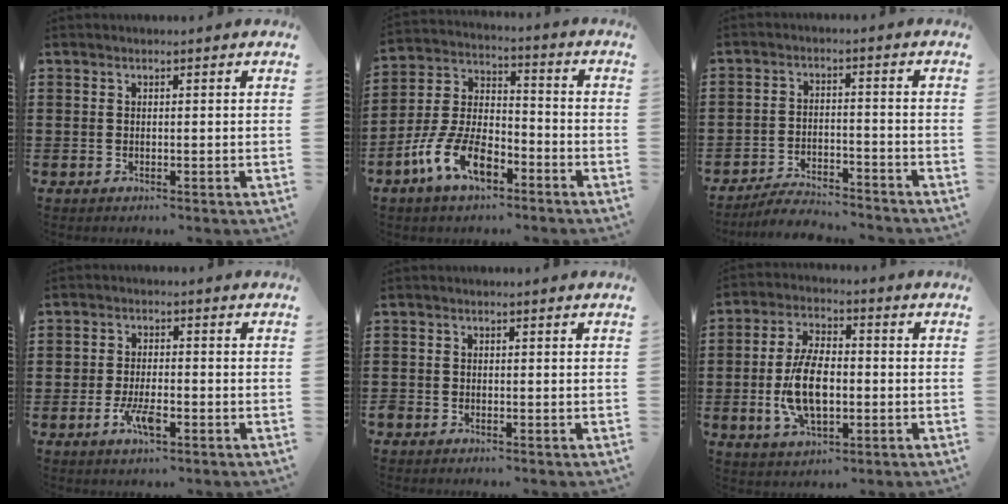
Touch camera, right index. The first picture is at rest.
{"total": 10.6, "force": [-6.0, 4.9, 7.2], "torque": [-0.169, 0.008, -0.117]}
{"total": 4.5, "force": [-4.4, 0.4, 0.8], "torque": [-0.017, 0.007, -0.087]}
{"total": 4.4, "force": [-2.0, 1.7, 3.6], "torque": [-0.079, -0.002, -0.040]}
{"total": 1.0, "force": [-0.8, 0.6, 0.1], "torque": [-0.002, 0.001, -0.018]}
{"total": 9.6, "force": [-1.5, 4.8, 8.2], "torque": [-0.174, 0.002, -0.030]}